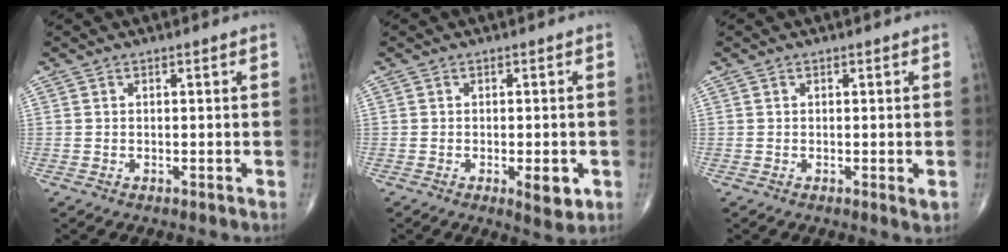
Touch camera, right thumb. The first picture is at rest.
{"total": 4.8, "force": [-1.5, 1.7, 4.2], "torque": [-0.047, -0.006, -0.015]}
{"total": 1.3, "force": [-0.2, 0.3, 1.3], "torque": [-0.017, -0.006, -0.003]}